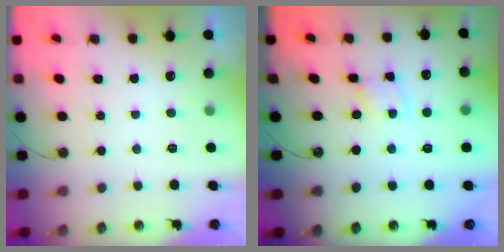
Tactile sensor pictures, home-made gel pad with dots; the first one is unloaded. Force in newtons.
{"total": 1.3, "press": 1.3, "slide": 0.0}